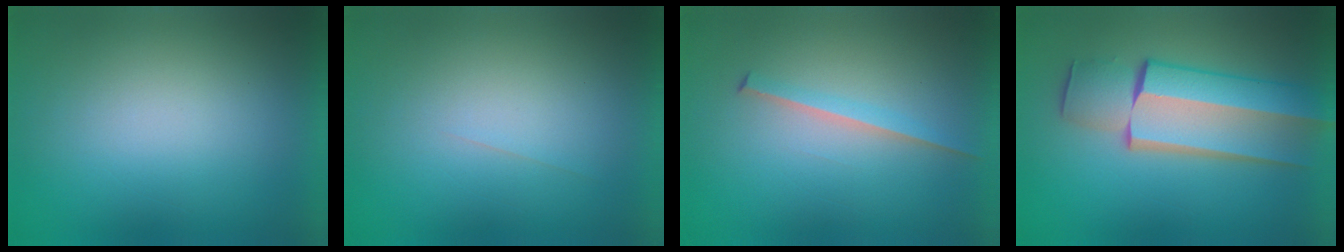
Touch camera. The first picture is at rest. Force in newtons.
{"total": 1.5}
{"total": 1.6}
{"total": 6.8}